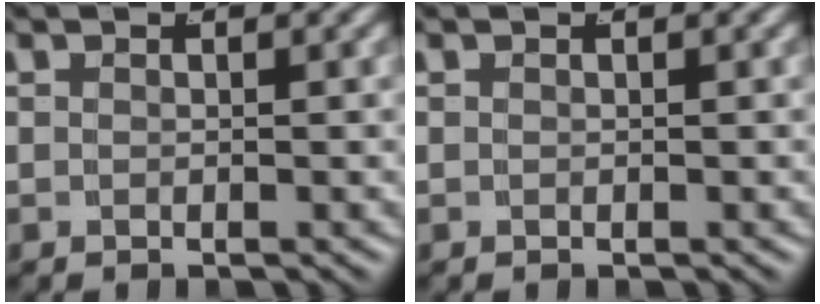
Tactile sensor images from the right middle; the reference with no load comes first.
{"total": 0.0}